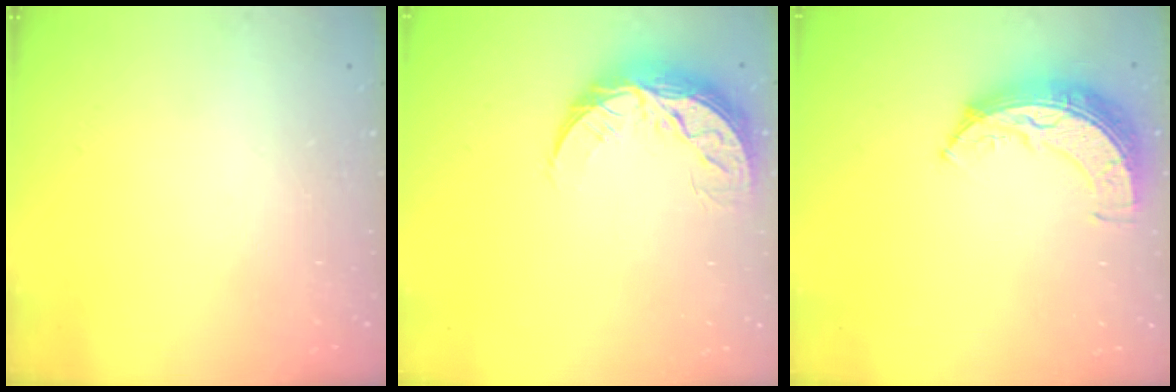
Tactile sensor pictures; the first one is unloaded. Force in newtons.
{"total": 9.0, "press": 9.0, "slide": 0.3}
{"total": 8.4, "press": 8.4, "slide": 0.7}